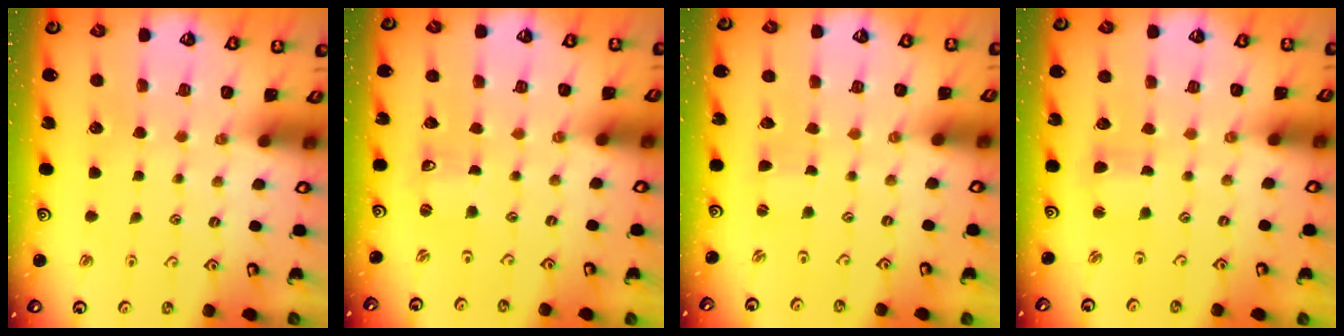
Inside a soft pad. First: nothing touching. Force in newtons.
{"total": 0.6, "press": 0.6, "slide": 0.1}
{"total": 0.0}
{"total": 1.7, "press": 1.7, "slide": 0.2}